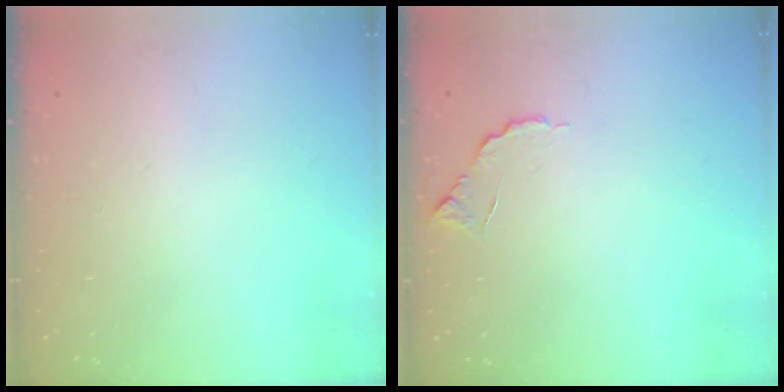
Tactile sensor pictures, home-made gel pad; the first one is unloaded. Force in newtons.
{"total": 6.5, "press": 6.5, "slide": 0.5}